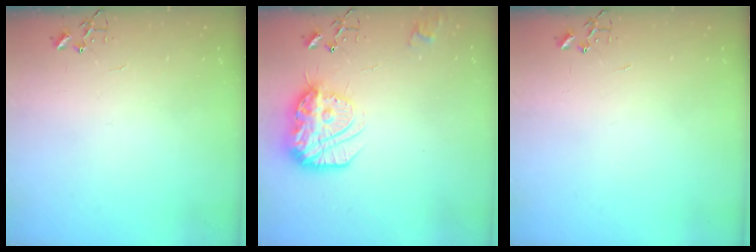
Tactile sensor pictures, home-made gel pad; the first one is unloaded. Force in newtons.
{"total": 16.5, "press": 16.5, "slide": 1.4}
{"total": 0.0}